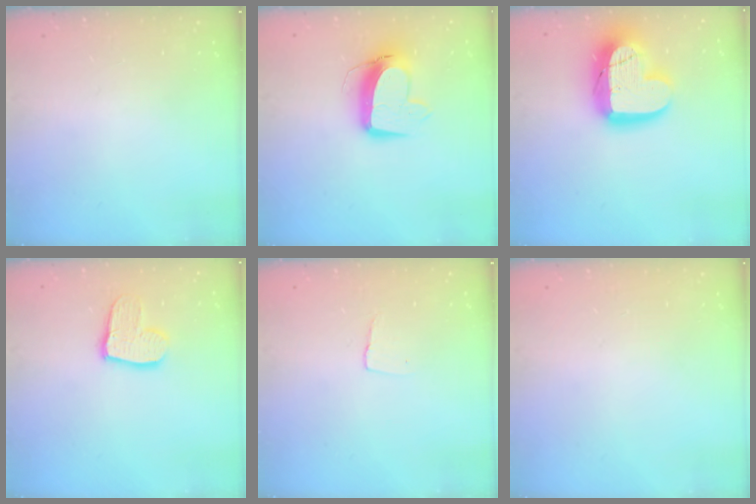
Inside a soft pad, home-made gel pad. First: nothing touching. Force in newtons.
{"total": 12.1, "press": 12.0, "slide": 1.4}
{"total": 20.6, "press": 20.6, "slide": 1.5}
{"total": 11.4, "press": 11.4, "slide": 1.0}
{"total": 3.6, "press": 3.6, "slide": 0.4}
{"total": 0.0}